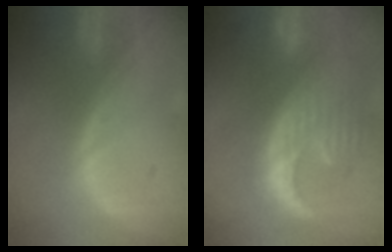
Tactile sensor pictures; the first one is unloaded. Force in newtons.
{"total": 13.5, "press": 11.4, "slide": 7.2}